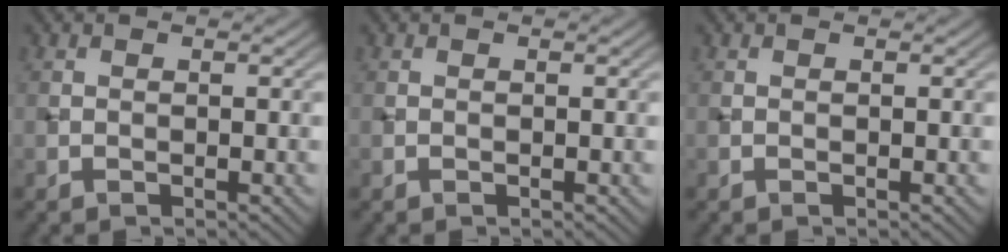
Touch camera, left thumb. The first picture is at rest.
{"total": 0.0}
{"total": 0.0}